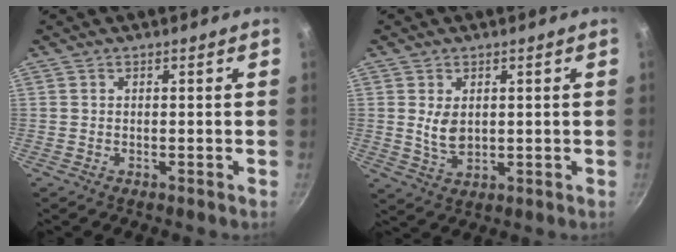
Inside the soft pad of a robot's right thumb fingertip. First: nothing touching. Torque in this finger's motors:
{"motor_torque": [-0.53, 0.09, 0.62, -0.07, 0.02]}